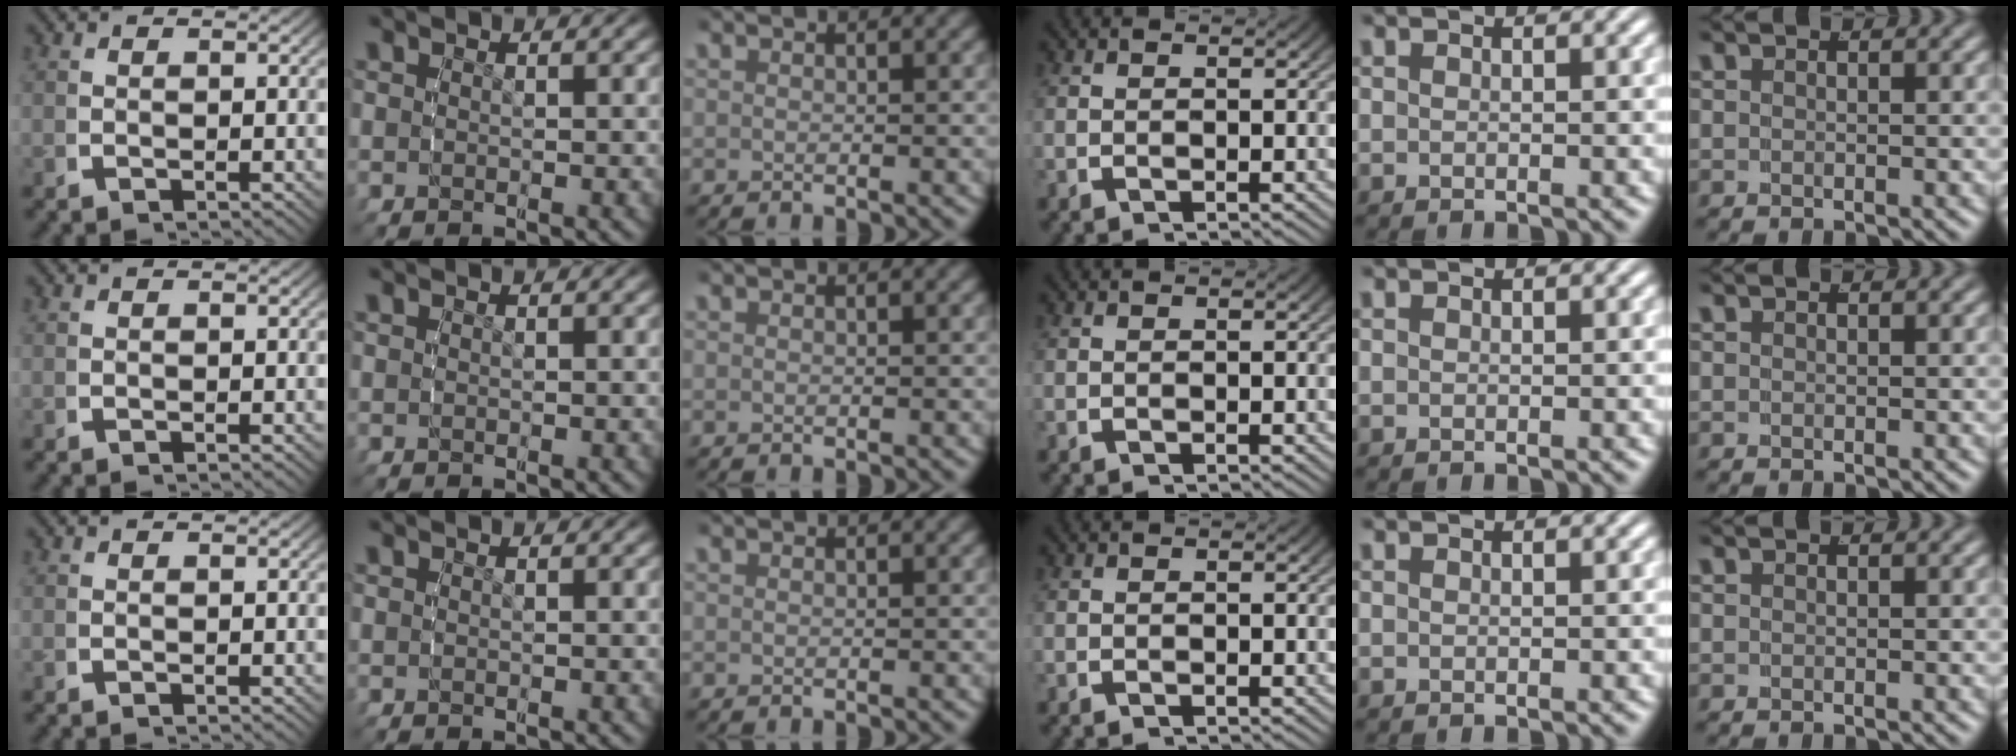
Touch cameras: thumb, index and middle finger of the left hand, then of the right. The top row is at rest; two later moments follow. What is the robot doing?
{"motion": "reach", "object": "jacket"}